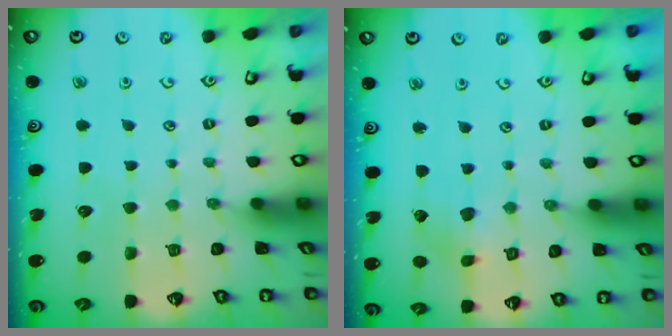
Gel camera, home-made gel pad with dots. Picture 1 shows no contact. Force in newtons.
{"total": 3.1, "press": 3.1, "slide": 0.2}